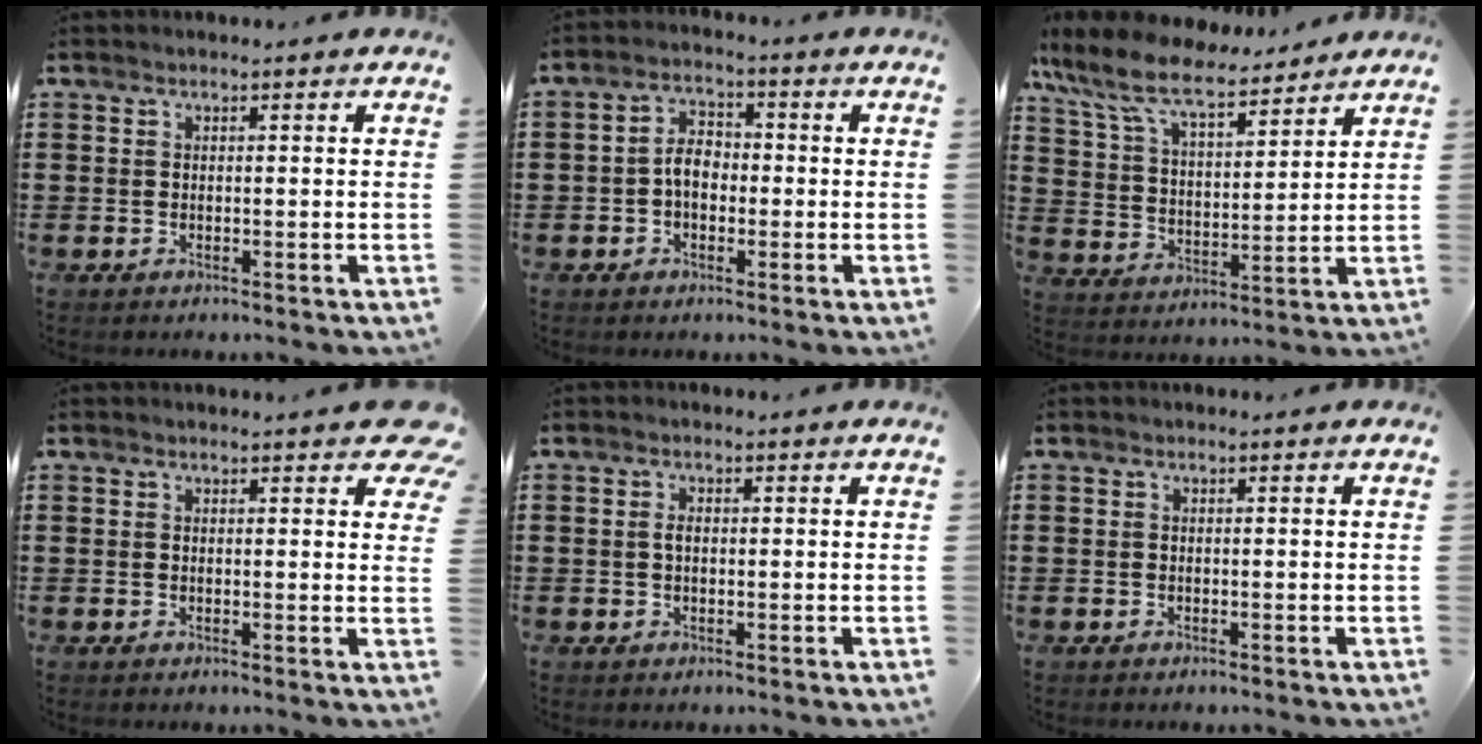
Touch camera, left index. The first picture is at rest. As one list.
[{"total": 4.3, "force": [-0.7, 2.6, 3.3], "torque": [-0.070, 0.006, -0.015]}, {"total": 9.3, "force": [8.0, 2.1, 4.3], "torque": [-0.116, -0.036, 0.141]}, {"total": 3.6, "force": [2.6, 1.0, 2.3], "torque": [-0.029, -0.005, 0.043]}, {"total": 1.4, "force": [0.2, 0.7, 1.2], "torque": [-0.024, 0.005, 0.002]}, {"total": 0.0}]